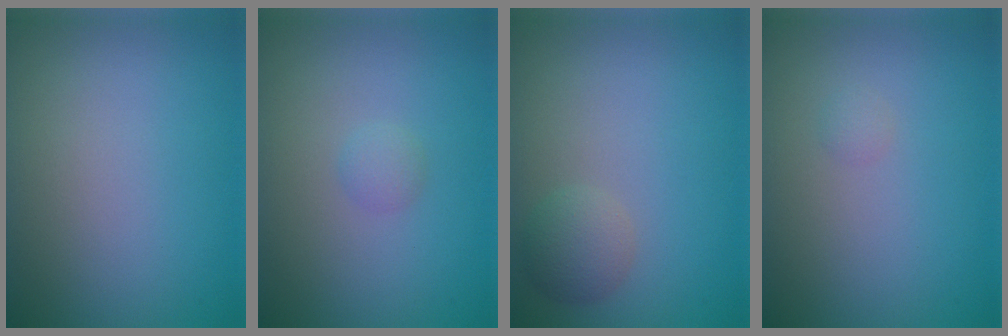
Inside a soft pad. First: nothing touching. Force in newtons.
{"total": 0.8, "press": 0.8, "slide": 0.1}
{"total": 2.1, "press": 2.1, "slide": 0.1}
{"total": 0.5, "press": 0.5, "slide": 0.0}